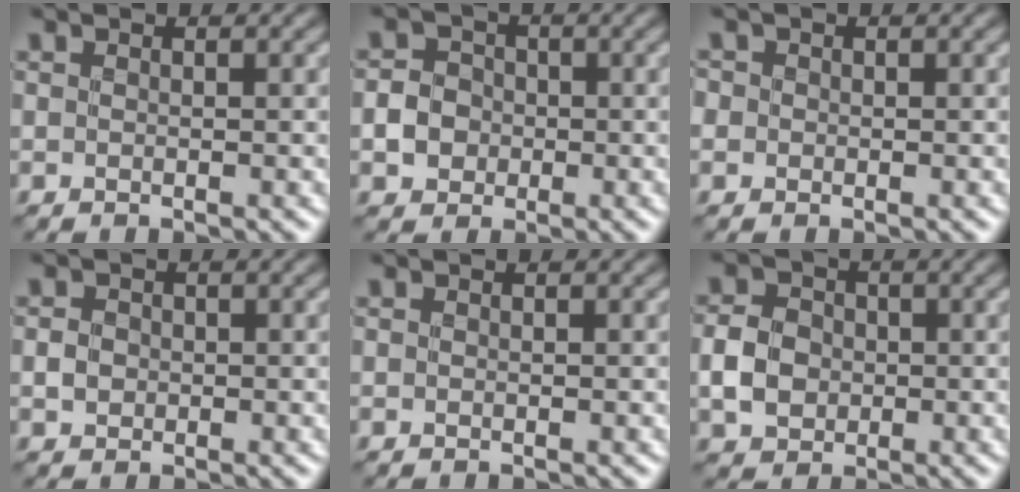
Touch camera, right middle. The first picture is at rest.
{"total": 2.9, "force": [-0.7, 2.6, 1.2], "torque": [-0.014, 0.002, -0.017]}
{"total": 1.8, "force": [0.4, 1.6, 0.6], "torque": [-0.002, 0.009, -0.008]}
{"total": 1.5, "force": [-0.2, 1.3, 0.6], "torque": [-0.009, -0.002, -0.007]}
{"total": 0.0}
{"total": 3.9, "force": [-0.6, 3.3, 2.0], "torque": [-0.040, 0.003, -0.016]}